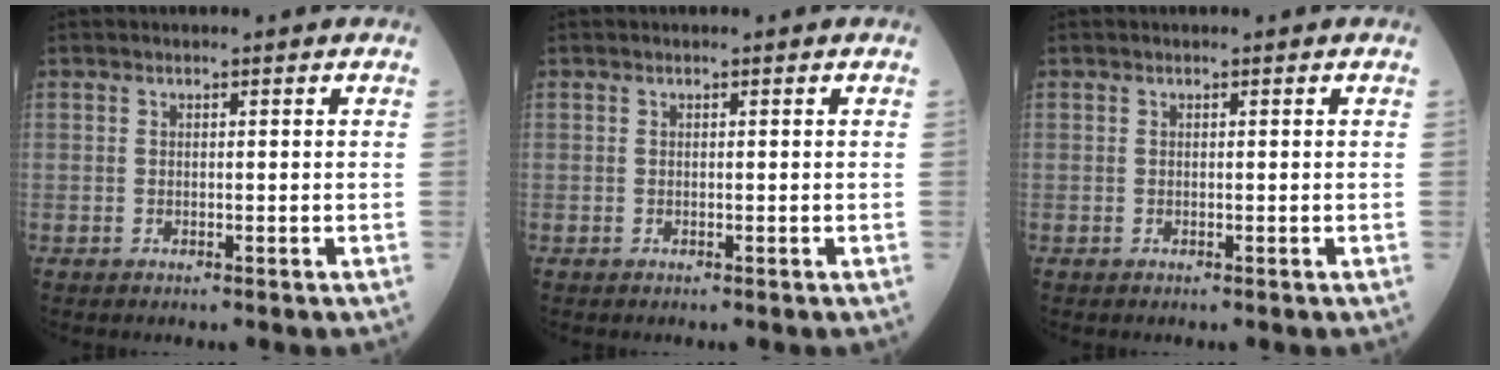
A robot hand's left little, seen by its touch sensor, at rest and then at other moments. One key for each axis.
{"total": 0.0}
{"total": 0.0}